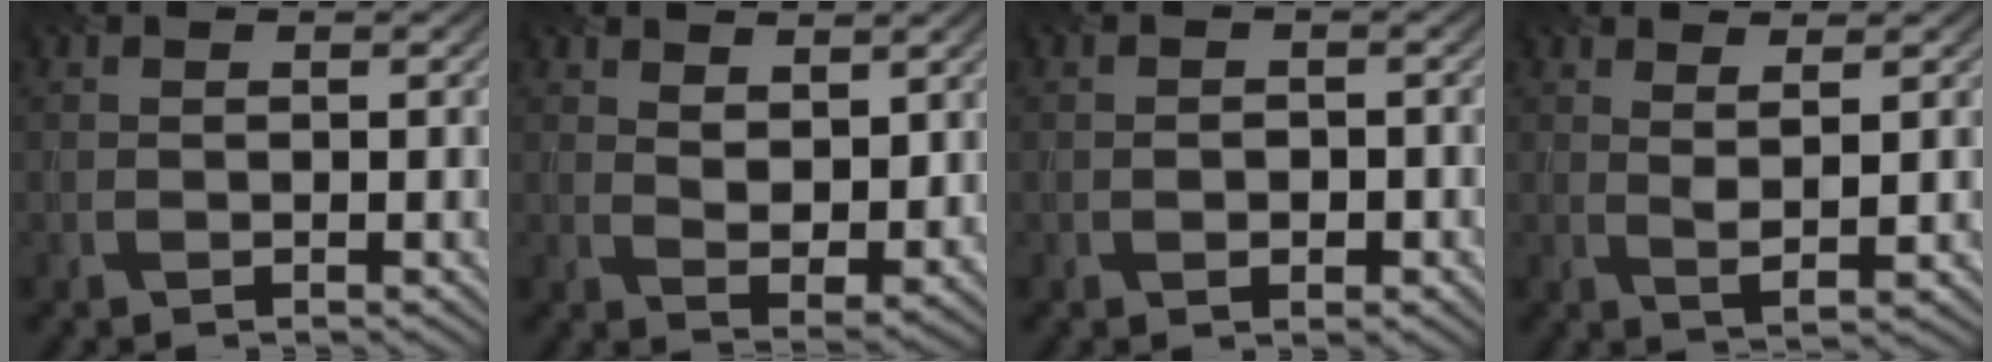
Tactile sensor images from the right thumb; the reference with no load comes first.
{"total": 4.4, "force": [2.7, 2.4, 2.5], "torque": [-0.057, -0.014, 0.050]}
{"total": 1.5, "force": [-0.4, 1.2, 0.8], "torque": [-0.013, -0.004, -0.009]}
{"total": 2.2, "force": [1.5, 0.2, 1.6], "torque": [-0.038, -0.010, 0.032]}